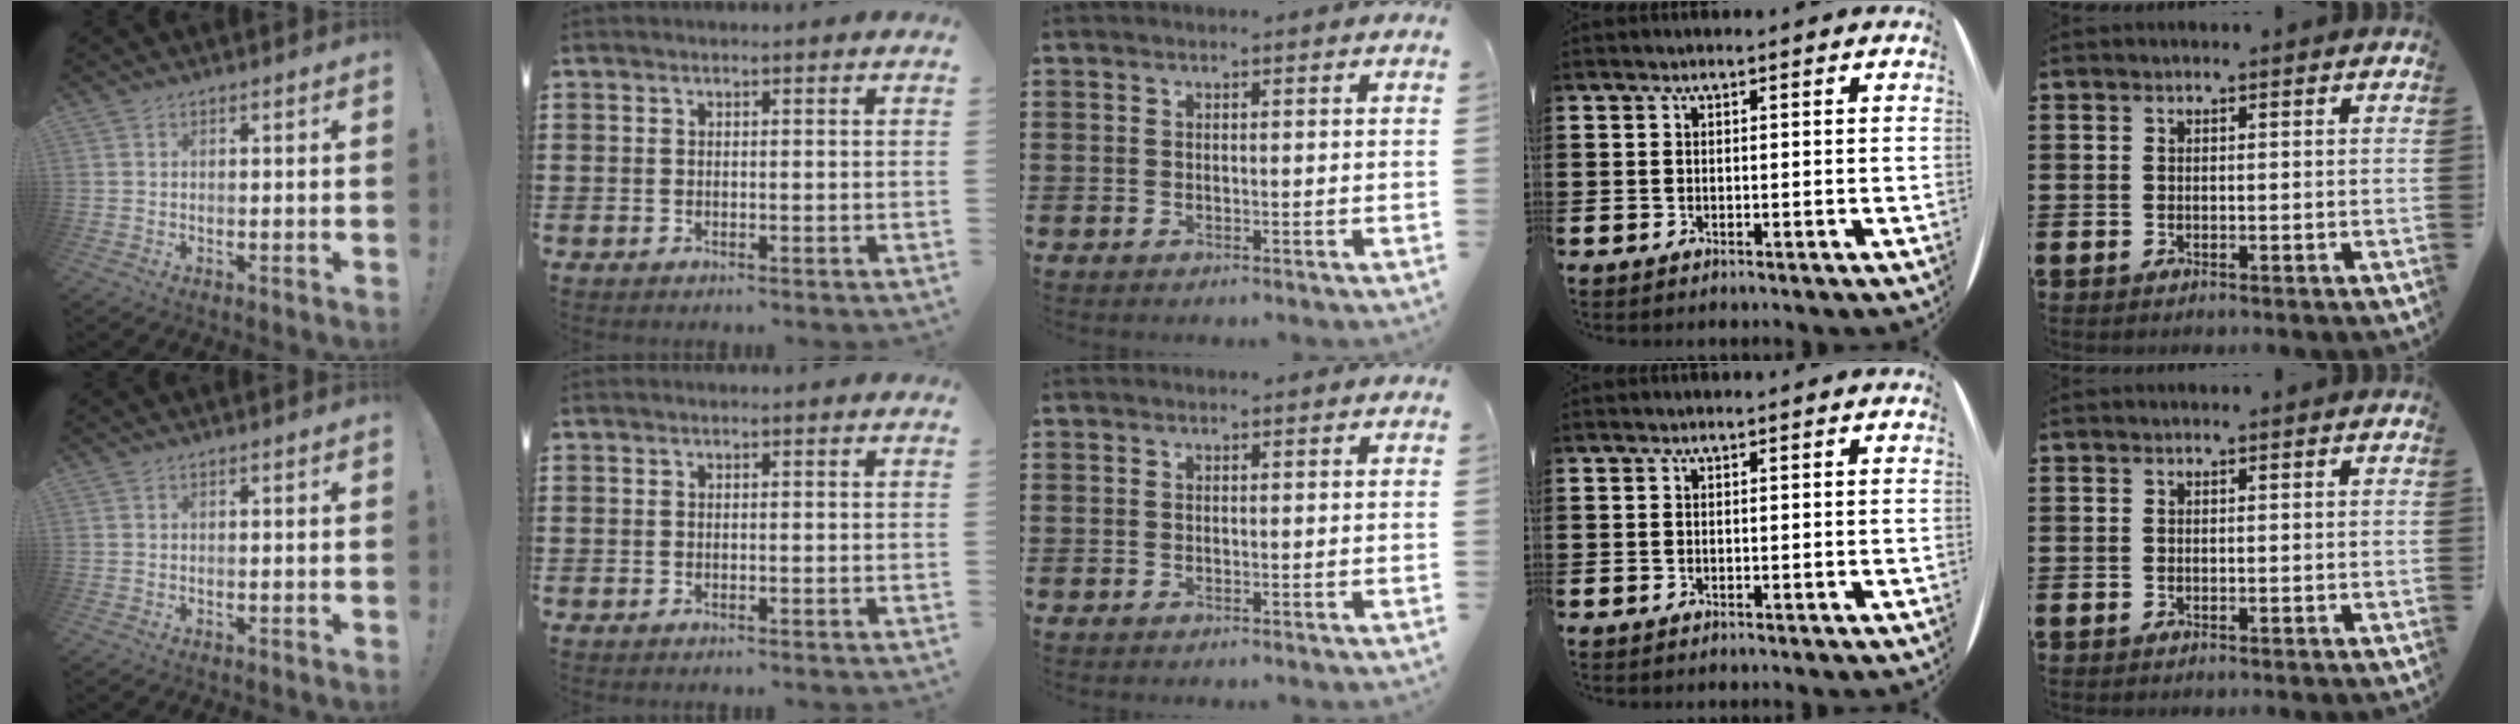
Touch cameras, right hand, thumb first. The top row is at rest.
{}